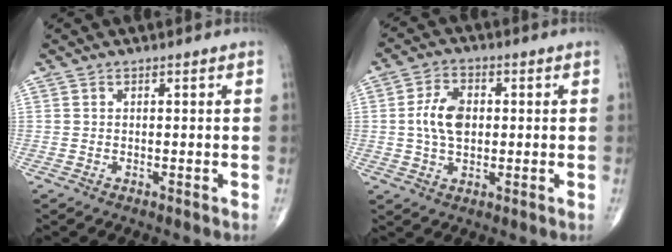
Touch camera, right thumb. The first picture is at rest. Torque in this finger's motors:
{"motor_torque": [0.22, 0.09, 0.81, 0.15, 0.09]}